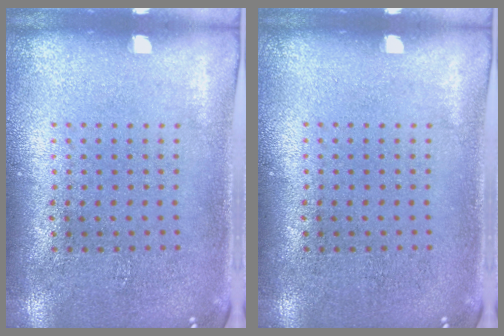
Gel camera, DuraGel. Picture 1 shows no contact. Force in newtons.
{"total": 0.0}